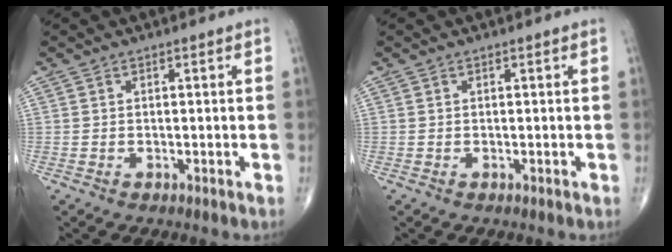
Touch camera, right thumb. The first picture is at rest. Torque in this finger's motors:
{"motor_torque": [0.00, 0.00, -0.02, 0.02, 0.00]}